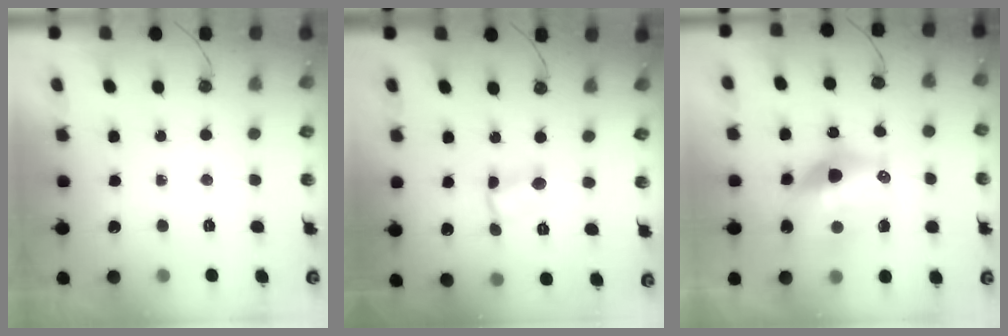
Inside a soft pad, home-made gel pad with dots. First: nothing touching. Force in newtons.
{"total": 1.4, "press": 1.4, "slide": 0.1}
{"total": 16.0, "press": 15.9, "slide": 1.5}